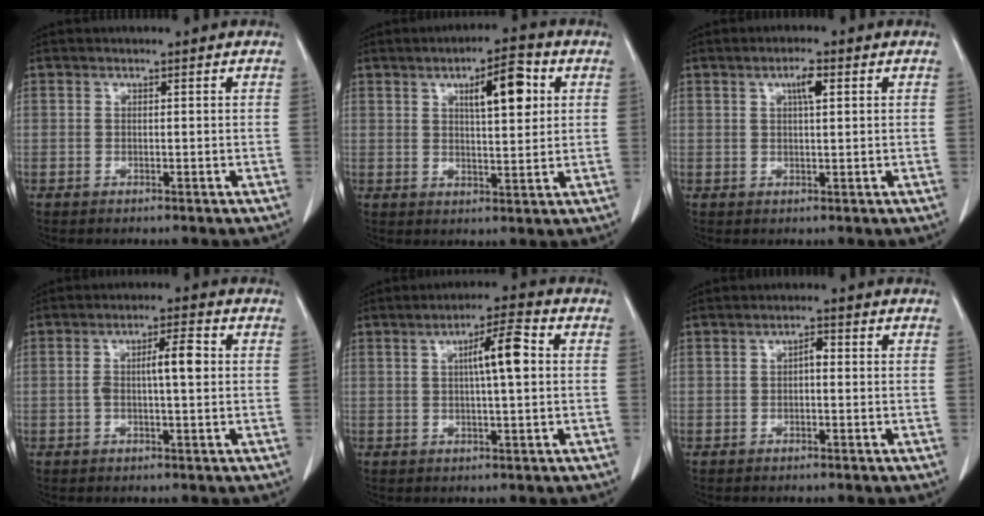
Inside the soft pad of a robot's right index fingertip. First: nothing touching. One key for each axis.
{"total": 8.2, "fx": 2.9, "fy": 2.1, "fz": 7.4, "tx": -0.114, "ty": 0.011, "tz": 0.045}
{"total": 3.1, "fx": 1.2, "fy": 0.6, "fz": 2.8, "tx": -0.049, "ty": 0.001, "tz": 0.019}
{"total": 5.5, "fx": 0.4, "fy": 0.9, "fz": 5.4, "tx": -0.095, "ty": 0.014, "tz": 0.005}
{"total": 6.8, "fx": 1.2, "fy": 0.7, "fz": 6.7, "tx": -0.110, "ty": 0.013, "tz": 0.015}
{"total": 1.7, "fx": 0.0, "fy": 0.7, "fz": 1.5, "tx": -0.025, "ty": 0.008, "tz": 0.000}